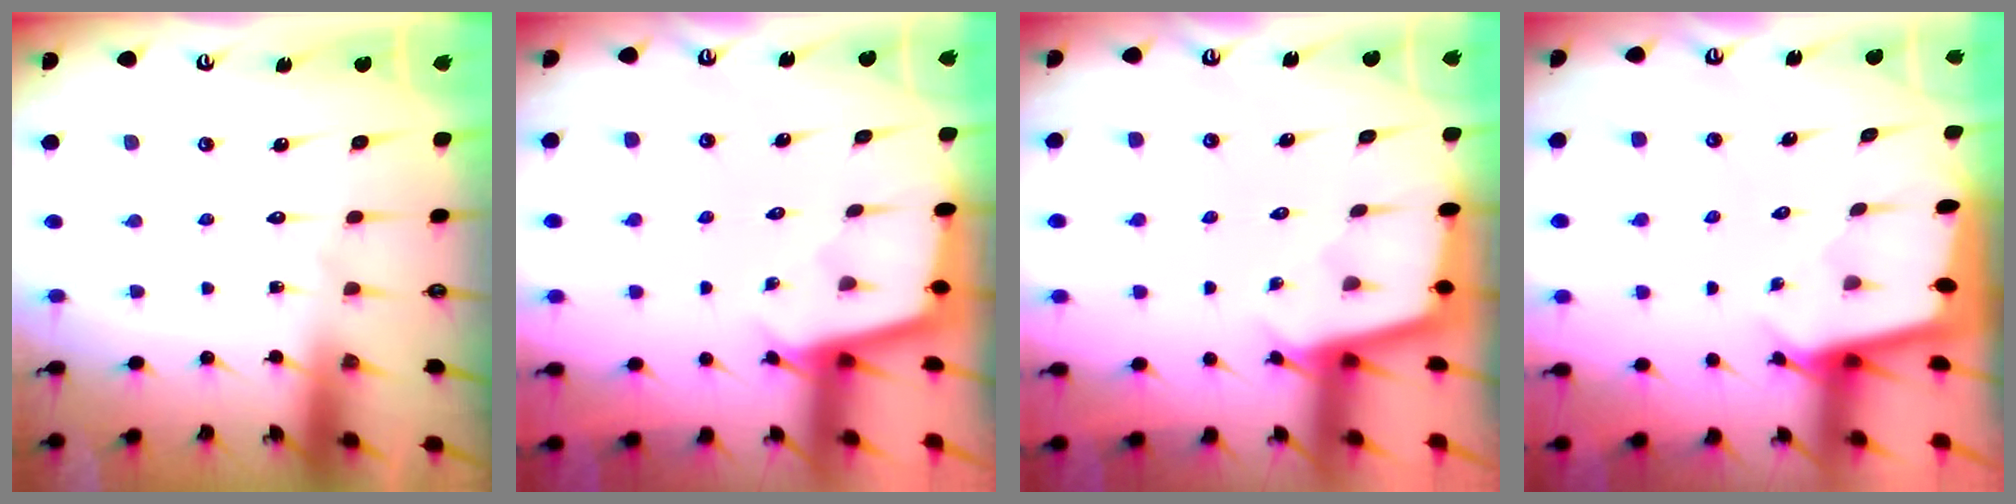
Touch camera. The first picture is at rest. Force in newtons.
{"total": 2.3, "press": 2.3, "slide": 0.2}
{"total": 2.3, "press": 2.3, "slide": 0.2}
{"total": 2.4, "press": 2.4, "slide": 0.1}